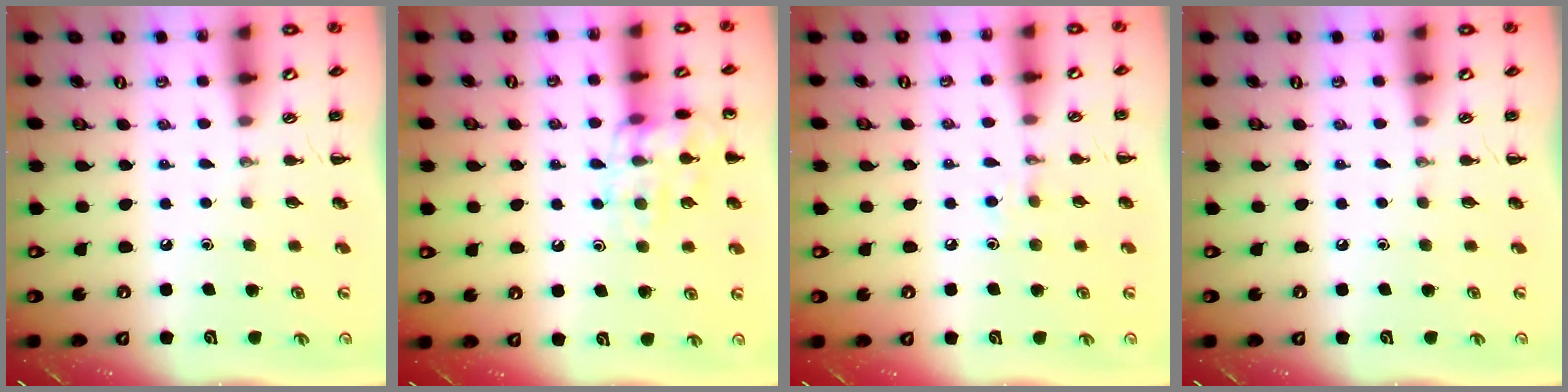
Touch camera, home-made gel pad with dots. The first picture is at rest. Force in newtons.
{"total": 12.2, "press": 12.2, "slide": 0.5}
{"total": 4.9, "press": 4.7, "slide": 1.4}
{"total": 0.0}